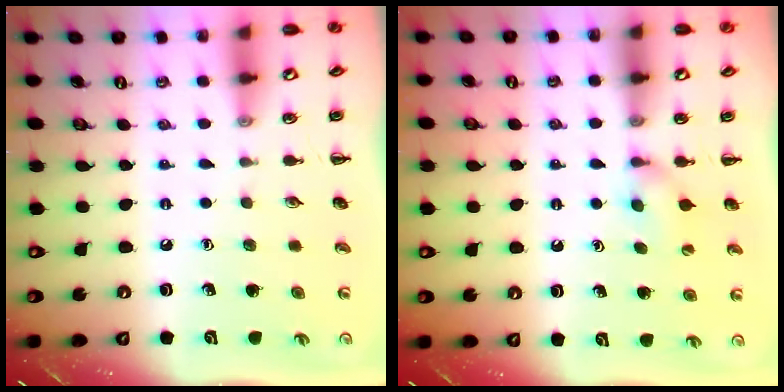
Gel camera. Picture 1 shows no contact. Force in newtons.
{"total": 5.5, "press": 5.3, "slide": 1.3}